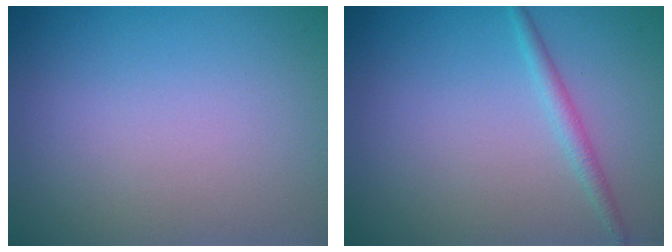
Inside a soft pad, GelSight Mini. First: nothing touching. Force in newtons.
{"total": 1.4, "press": 1.4, "slide": 0.1}